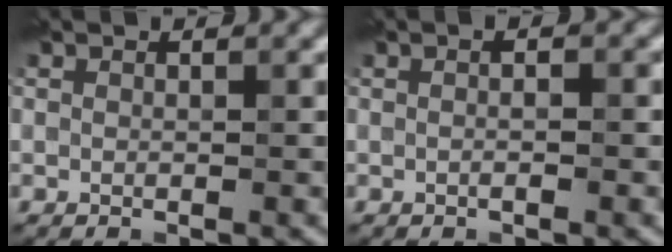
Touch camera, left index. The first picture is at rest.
{"total": 2.2, "force": [0.5, 0.9, 2.0], "torque": [-0.003, 0.005, -0.016]}